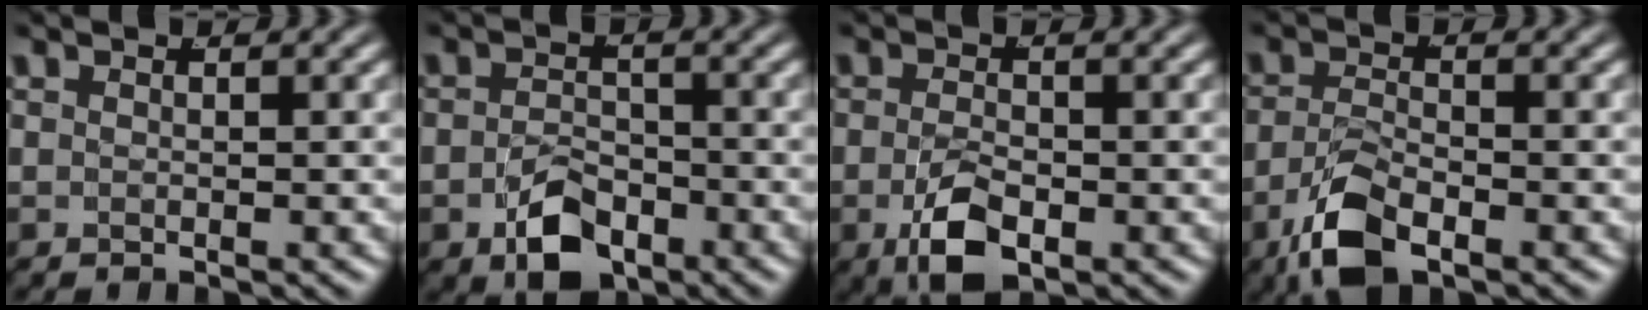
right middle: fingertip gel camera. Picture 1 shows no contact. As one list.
[{"total": 4.8, "force": [-2.8, 2.8, 2.8], "torque": [-0.039, -0.018, -0.041]}, {"total": 4.7, "force": [-2.1, 2.1, 3.7], "torque": [-0.071, -0.016, -0.027]}, {"total": 5.0, "force": [-3.1, 1.9, 3.5], "torque": [-0.067, -0.013, -0.047]}]